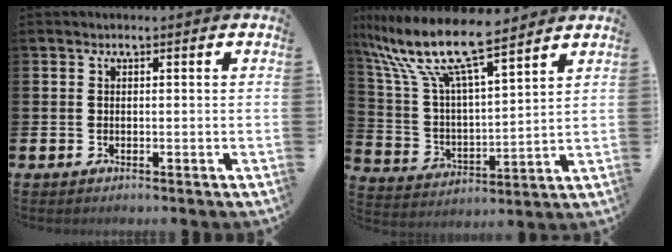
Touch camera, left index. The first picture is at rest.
{"total": 11.4, "force": [9.8, 1.8, 5.5], "torque": [-0.152, -0.055, 0.170]}